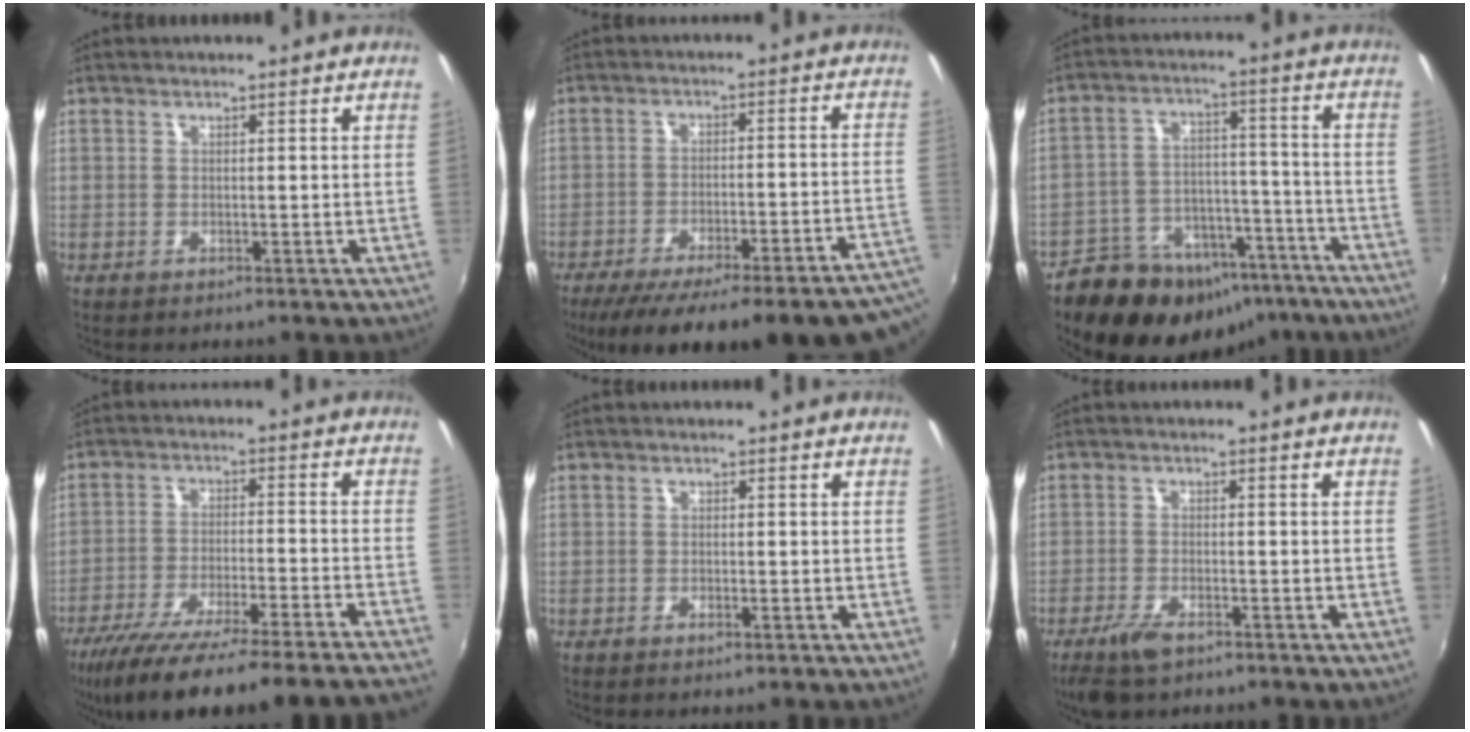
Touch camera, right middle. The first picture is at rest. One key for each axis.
{"total": 27.7, "fx": -22.6, "fy": 4.9, "fz": 15.3, "tx": -0.213, "ty": -0.042, "tz": -0.297}
{"total": 21.4, "fx": -15.0, "fy": 12.2, "fz": 9.1, "tx": -0.186, "ty": 0.031, "tz": -0.189}
{"total": 25.1, "fx": -21.9, "fy": -0.7, "fz": 12.2, "tx": -0.216, "ty": -0.072, "tz": -0.330}
{"total": 0.9, "fx": -0.6, "fy": 0.2, "fz": 0.7, "tx": -0.015, "ty": 0.000, "tz": -0.011}
{"total": 5.6, "fx": -3.9, "fy": 2.0, "fz": 3.4, "tx": -0.088, "ty": -0.012, "tz": -0.072}